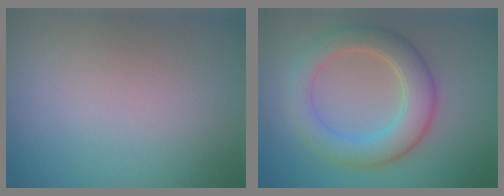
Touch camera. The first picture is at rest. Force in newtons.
{"total": 5.6, "press": 5.6, "slide": 0.3}